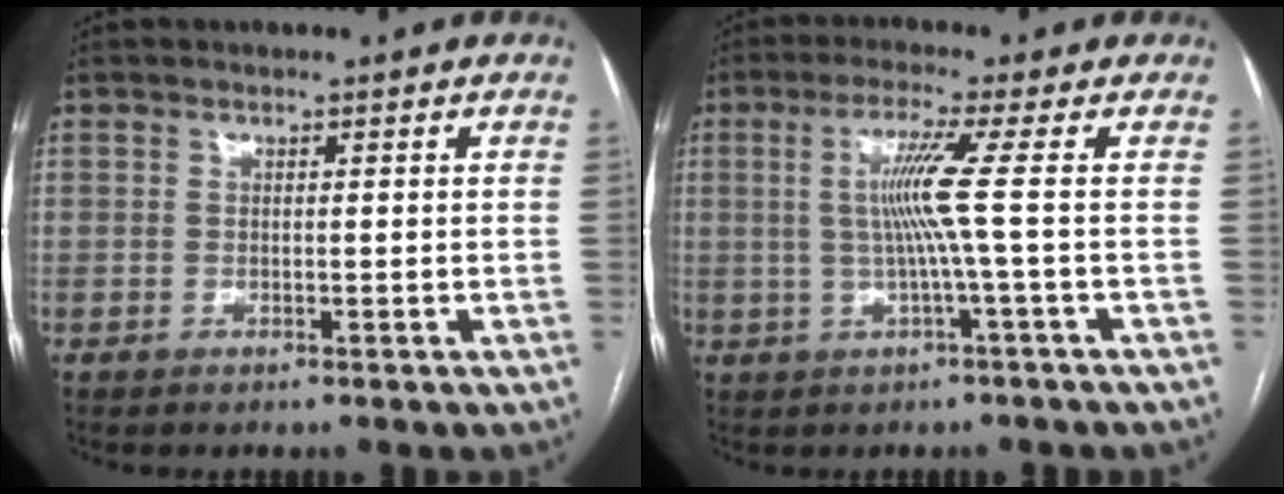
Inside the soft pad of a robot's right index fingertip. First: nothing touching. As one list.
[{"total": 6.3, "force": [0.2, -2.0, 5.9], "torque": [-0.121, 0.004, 0.009]}]